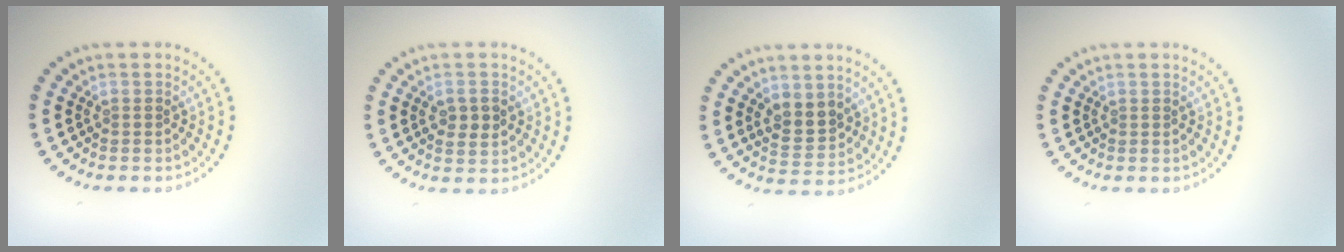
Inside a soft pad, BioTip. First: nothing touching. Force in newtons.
{"total": 2.3, "press": 2.3, "slide": 0.2}
{"total": 2.7, "press": 2.5, "slide": 0.8}
{"total": 0.0}